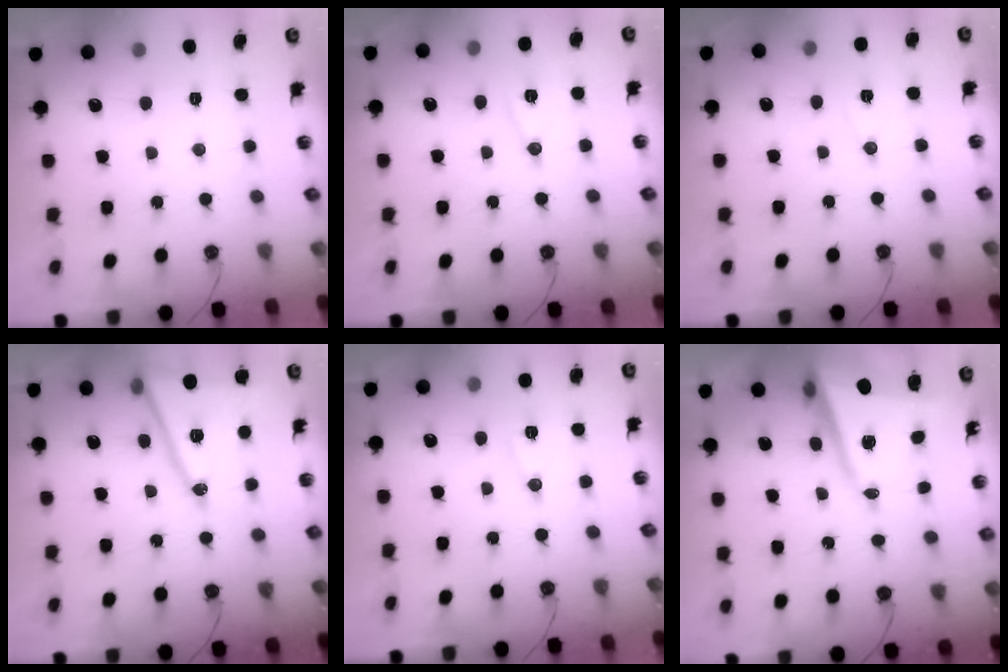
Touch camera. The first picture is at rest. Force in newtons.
{"total": 8.2, "press": 7.4, "slide": 3.5}
{"total": 7.3, "press": 5.8, "slide": 4.4}
{"total": 16.4, "press": 16.0, "slide": 3.5}
{"total": 6.8, "press": 6.2, "slide": 2.9}
{"total": 9.8, "press": 9.6, "slide": 1.6}